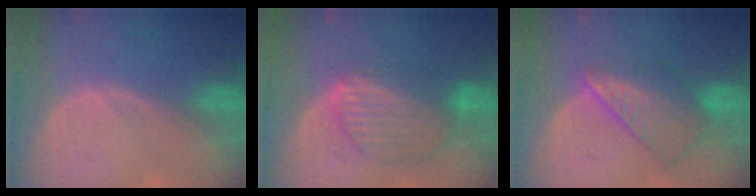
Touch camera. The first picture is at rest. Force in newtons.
{"total": 8.8, "press": 7.7, "slide": 4.3}
{"total": 8.7, "press": 7.6, "slide": 4.3}